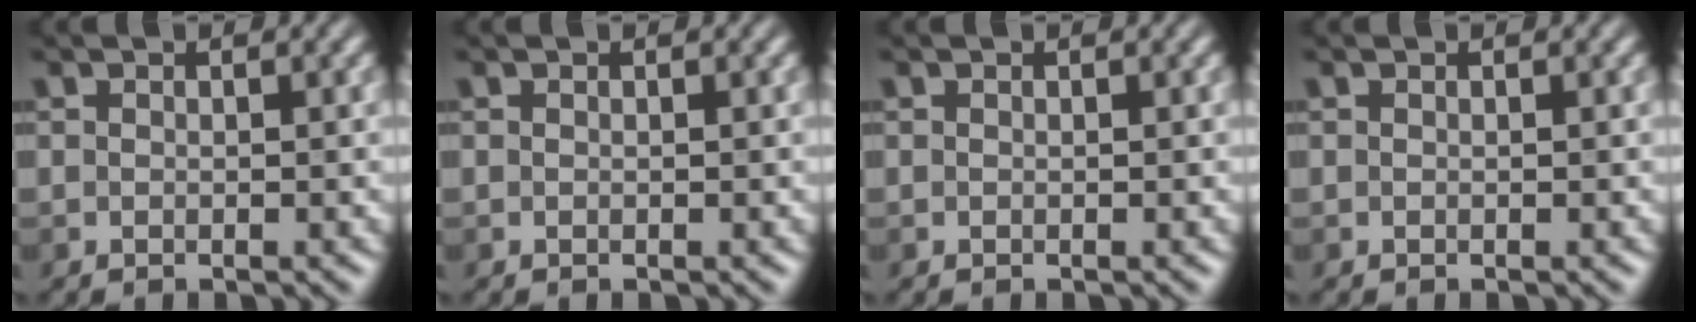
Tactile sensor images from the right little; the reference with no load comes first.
{"total": 0.0}
{"total": 0.0}
{"total": 0.0}